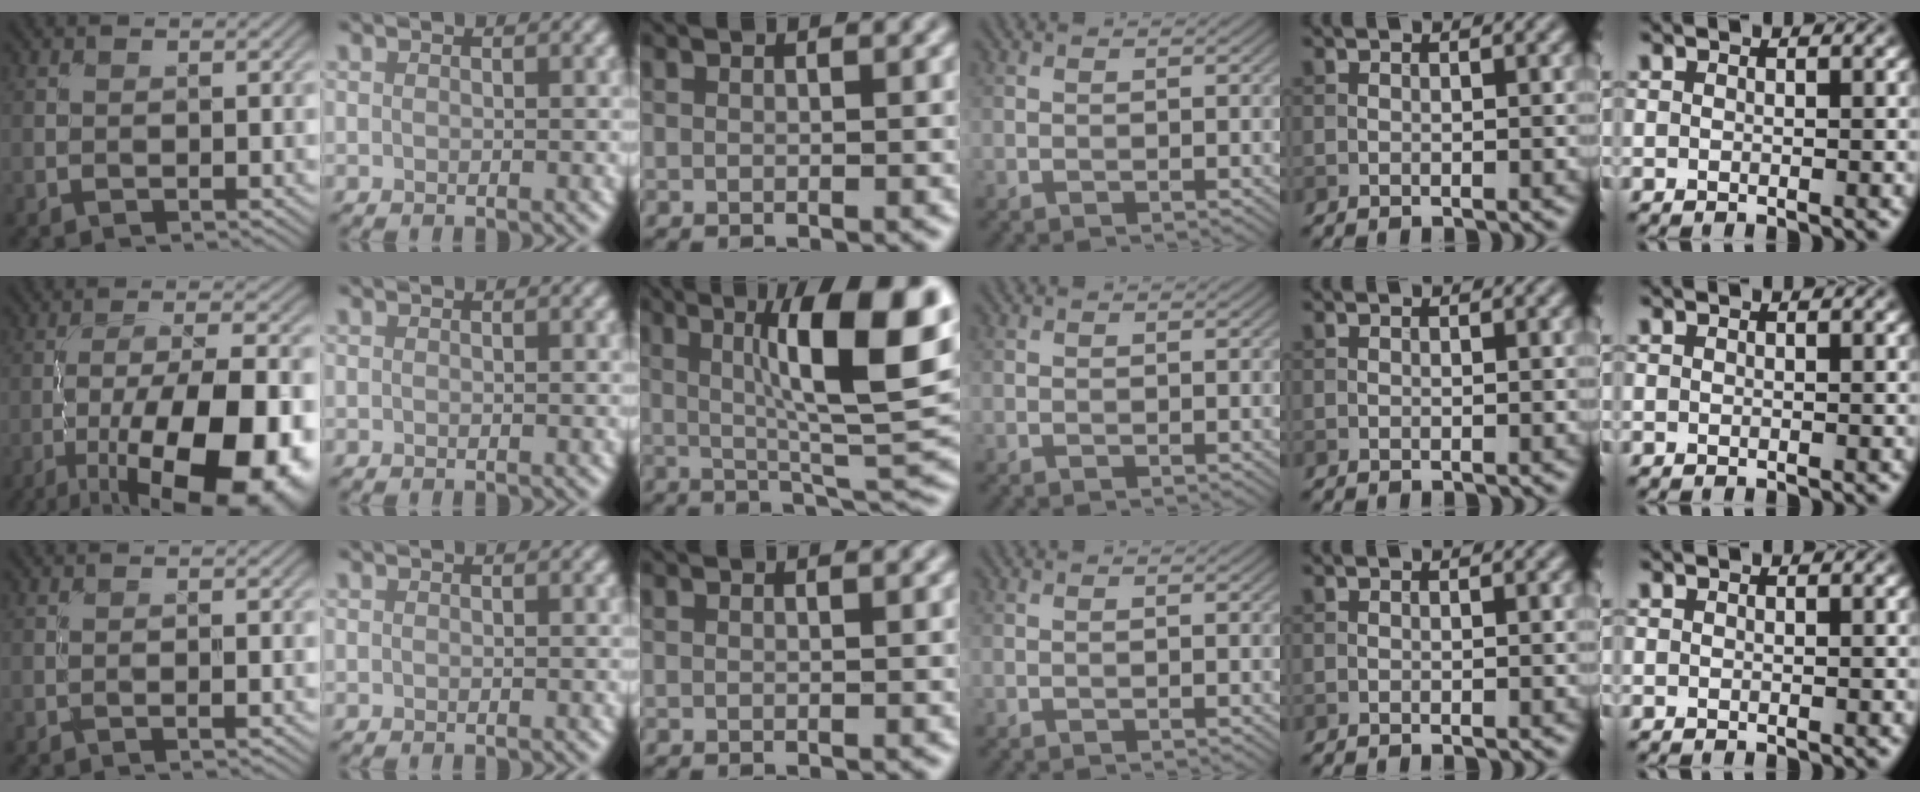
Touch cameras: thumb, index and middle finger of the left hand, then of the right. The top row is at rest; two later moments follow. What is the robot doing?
{"motion": "unscrew", "object": "medicine bottle"}